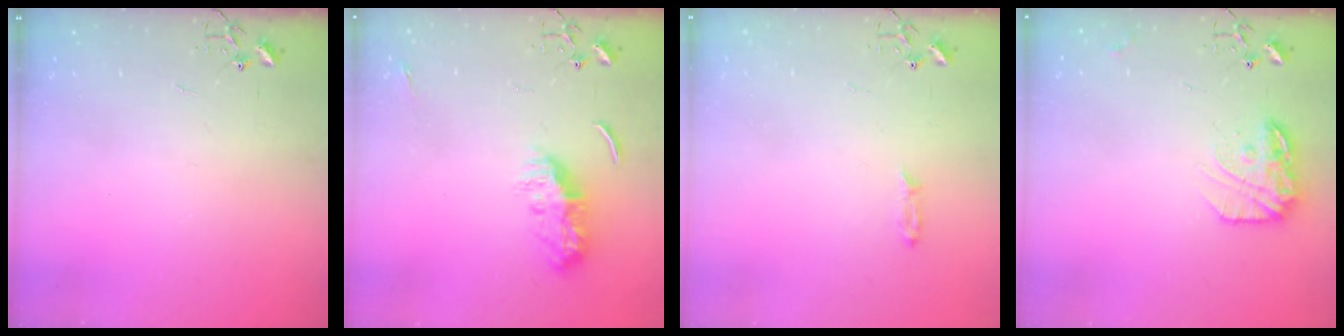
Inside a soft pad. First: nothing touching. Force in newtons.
{"total": 10.6, "press": 10.6, "slide": 0.4}
{"total": 2.7, "press": 2.7, "slide": 0.4}
{"total": 15.0, "press": 15.0, "slide": 1.1}